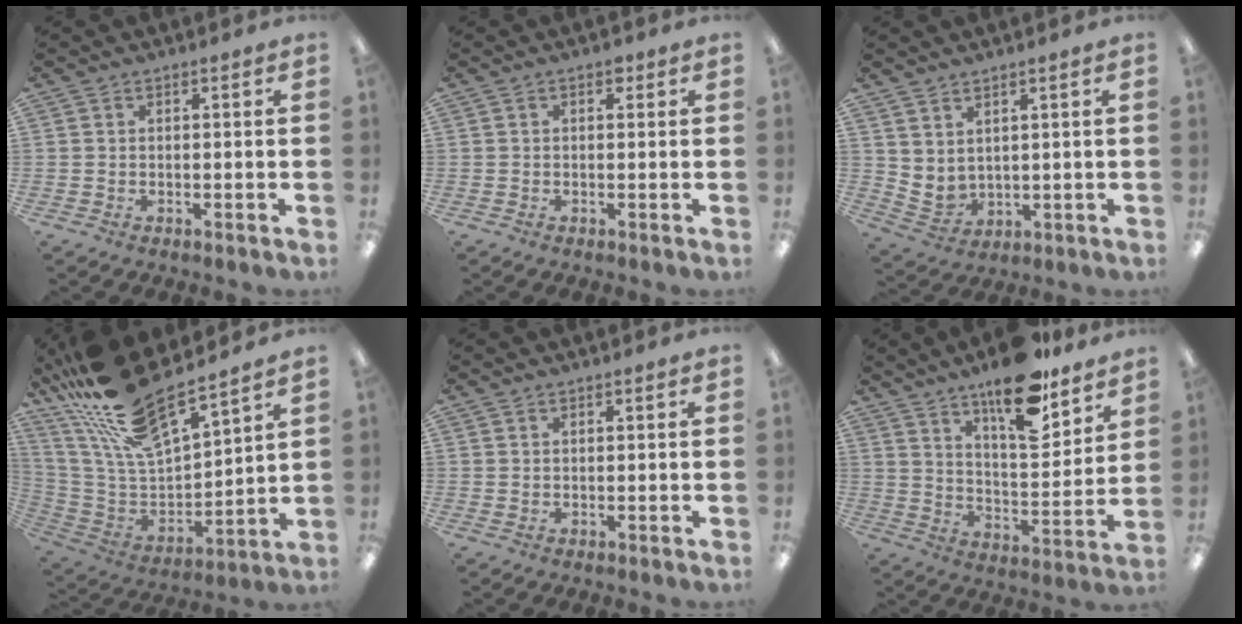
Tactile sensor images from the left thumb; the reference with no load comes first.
{"total": 1.3, "force": [0.7, 0.8, 0.8], "torque": [-0.008, -0.001, 0.011]}
{"total": 4.0, "force": [3.3, 2.1, 0.9], "torque": [-0.027, -0.023, 0.065]}
{"total": 21.4, "force": [17.6, 5.2, 11.1], "torque": [-0.240, -0.119, 0.307]}
{"total": 0.7, "force": [0.7, 0.2, 0.1], "torque": [-0.003, -0.001, 0.013]}
{"total": 17.4, "force": [13.3, 5.7, 9.6], "torque": [-0.145, -0.089, 0.223]}